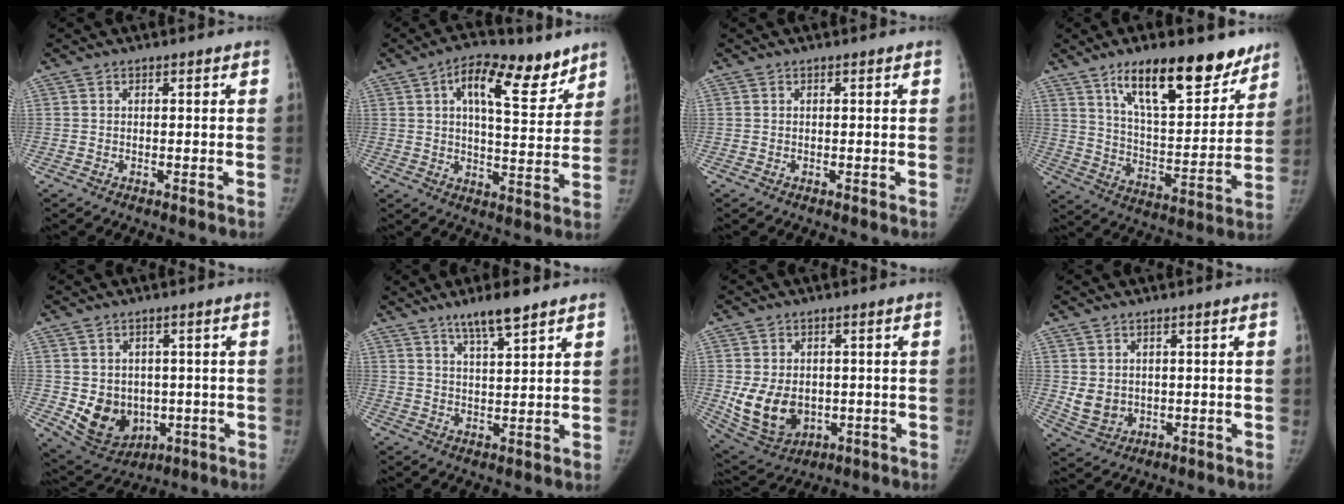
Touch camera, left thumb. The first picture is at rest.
{"total": 14.4, "force": [8.2, 6.1, 10.2], "torque": [-0.117, -0.029, 0.124]}
{"total": 0.0}
{"total": 20.5, "force": [13.6, 7.6, 13.4], "torque": [-0.156, -0.071, 0.222]}
{"total": 10.3, "force": [-1.4, 8.5, 5.7], "torque": [-0.052, -0.002, 0.003]}
{"total": 6.9, "force": [5.0, 1.0, 4.6], "torque": [-0.076, -0.029, 0.089]}
{"total": 11.2, "force": [-1.1, 8.4, 7.3], "torque": [-0.107, -0.005, 0.005]}
{"total": 4.6, "force": [0.6, 3.9, 2.4], "torque": [-0.028, -0.010, 0.026]}